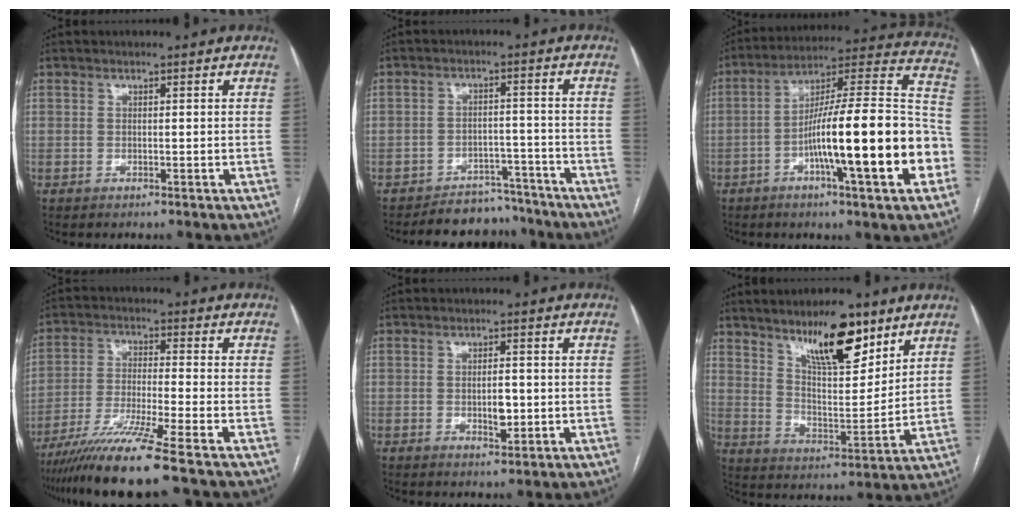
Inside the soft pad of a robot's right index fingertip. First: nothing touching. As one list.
[{"total": 7.9, "force": [-7.1, 3.4, -0.7], "torque": [0.032, 0.028, -0.101]}, {"total": 22.6, "force": [-6.7, 1.5, 21.5], "torque": [-0.290, 0.012, -0.105]}, {"total": 11.7, "force": [-8.9, -1.9, 7.4], "torque": [-0.135, -0.038, -0.155]}, {"total": 3.4, "force": [-0.5, 1.4, 3.1], "torque": [-0.049, 0.000, -0.003]}, {"total": 12.9, "force": [8.8, 3.6, 8.7], "torque": [-0.141, -0.002, 0.155]}]